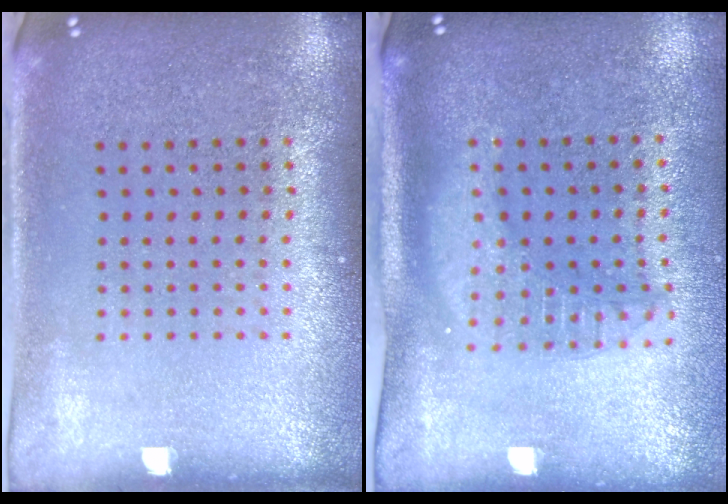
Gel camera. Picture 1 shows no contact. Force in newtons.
{"total": 1.8, "press": 1.5, "slide": 1.0}